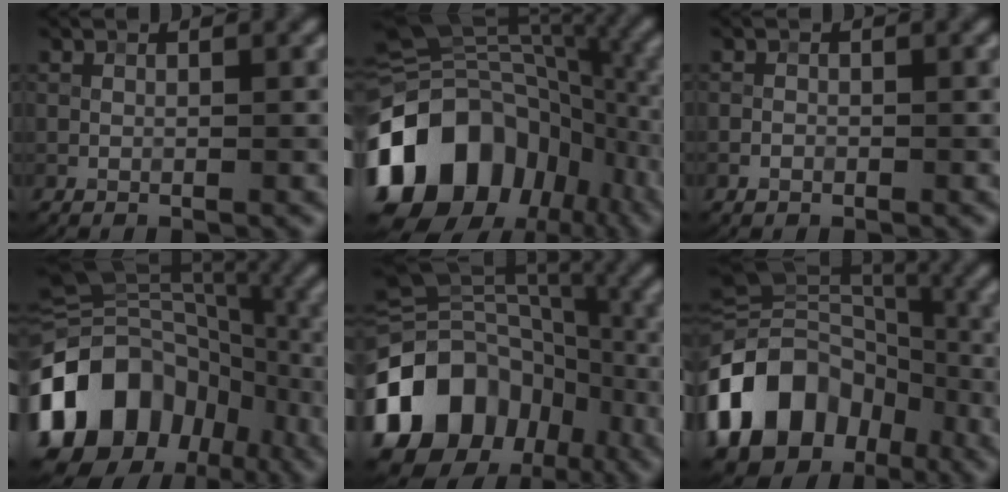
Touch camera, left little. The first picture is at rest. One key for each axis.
{"total": 16.6, "fx": -6.9, "fy": 11.8, "fz": 9.4, "tx": -0.199, "ty": -0.009, "tz": -0.122}
{"total": 0.7, "fx": -0.4, "fy": 0.5, "fz": 0.3, "tx": -0.002, "ty": -0.002, "tz": -0.009}
{"total": 17.1, "fx": -7.5, "fy": 13.0, "fz": 8.2, "tx": -0.187, "ty": 0.014, "tz": -0.141}
{"total": 16.3, "fx": -7.0, "fy": 12.4, "fz": 7.8, "tx": -0.183, "ty": 0.010, "tz": -0.139}
{"total": 15.5, "fx": -6.2, "fy": 11.7, "fz": 8.1, "tx": -0.174, "ty": -0.002, "tz": -0.122}